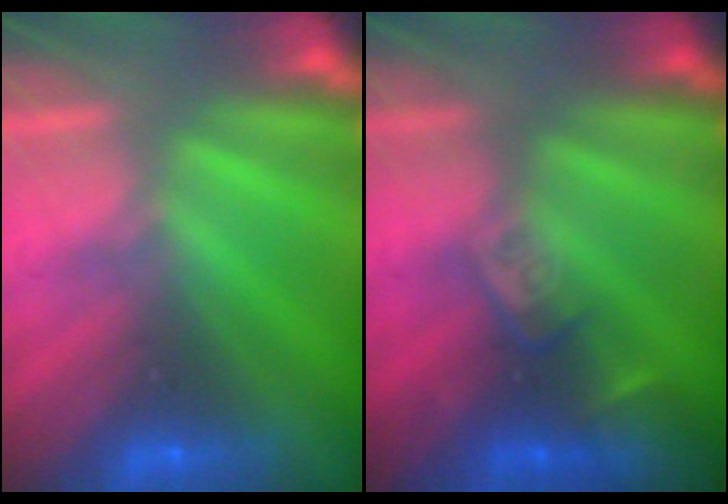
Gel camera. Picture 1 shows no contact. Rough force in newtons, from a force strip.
{"total": 2.4}